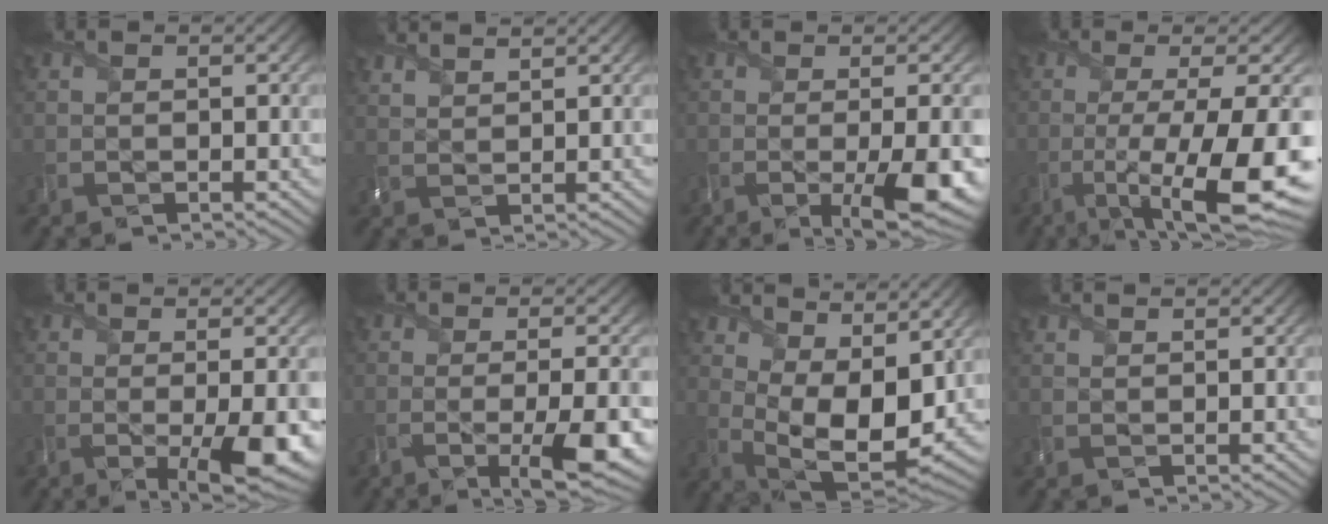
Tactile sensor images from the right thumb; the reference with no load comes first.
{"total": 3.3, "force": [3.0, 0.7, 1.2], "torque": [-0.029, 0.002, 0.058]}
{"total": 8.5, "force": [-2.2, 2.1, 7.9], "torque": [-0.116, -0.010, -0.023]}
{"total": 15.3, "force": [-4.2, 3.5, 14.2], "torque": [-0.218, -0.009, -0.060]}
{"total": 7.9, "force": [-1.7, 2.1, 7.4], "torque": [-0.109, -0.015, -0.014]}
{"total": 8.2, "force": [-2.5, 1.8, 7.5], "torque": [-0.111, -0.005, -0.035]}
{"total": 12.5, "force": [4.2, 6.2, 10.0], "torque": [-0.197, -0.018, 0.086]}
{"total": 0.8, "force": [0.8, 0.1, 0.1], "torque": [-0.010, 0.003, 0.019]}